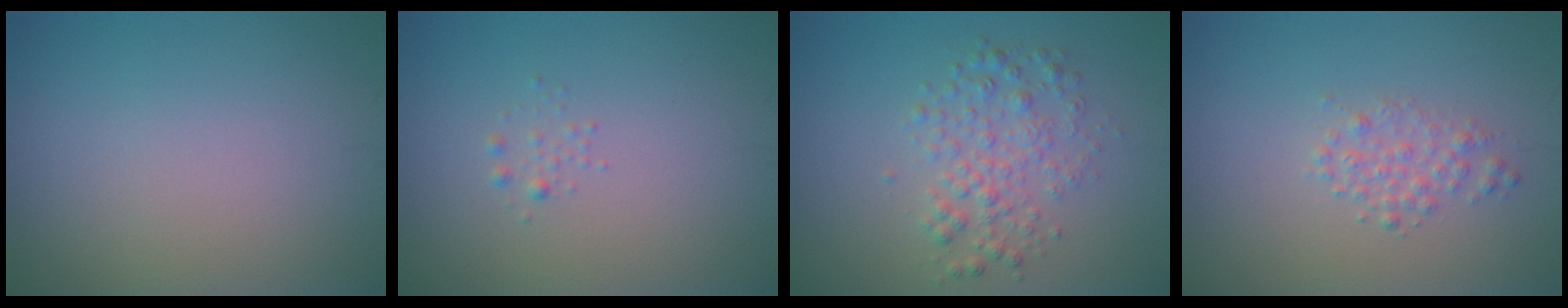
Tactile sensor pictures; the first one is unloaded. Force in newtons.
{"total": 0.7, "press": 0.7, "slide": 0.0}
{"total": 3.0, "press": 3.0, "slide": 0.1}
{"total": 1.6, "press": 1.6, "slide": 0.1}